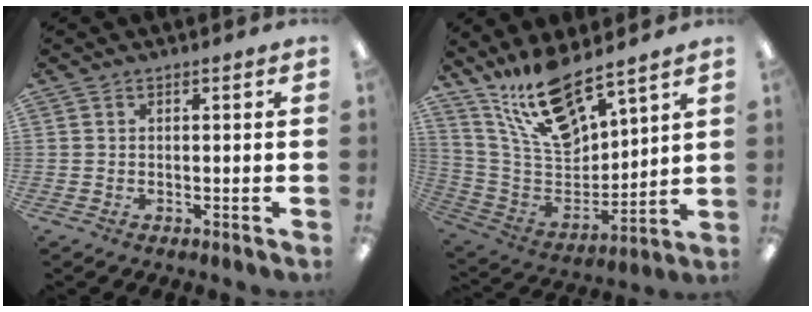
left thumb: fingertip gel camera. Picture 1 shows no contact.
{"total": 17.3, "force": [13.4, 5.8, 9.3], "torque": [-0.190, -0.073, 0.238]}